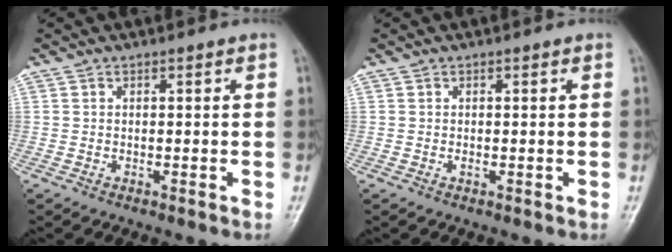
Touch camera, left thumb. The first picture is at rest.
{"total": 0.8, "force": [-0.1, 0.5, 0.6], "torque": [-0.008, 0.001, -0.004]}